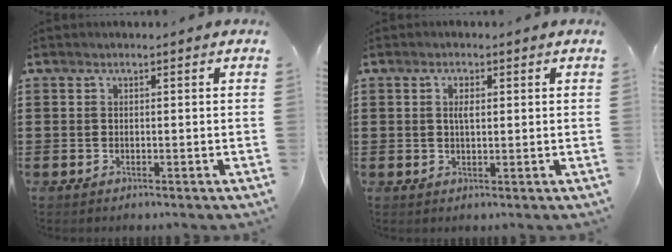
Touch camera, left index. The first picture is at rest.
{"total": 2.2, "force": [0.5, 0.7, 2.0], "torque": [-0.042, 0.003, 0.007]}